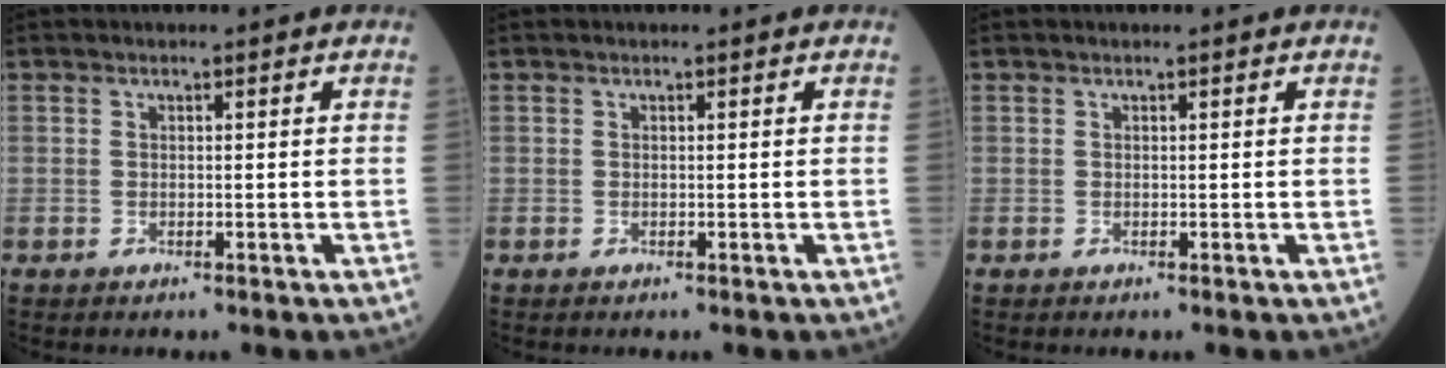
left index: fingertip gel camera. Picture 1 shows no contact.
{"total": 0.0}
{"total": 0.0}